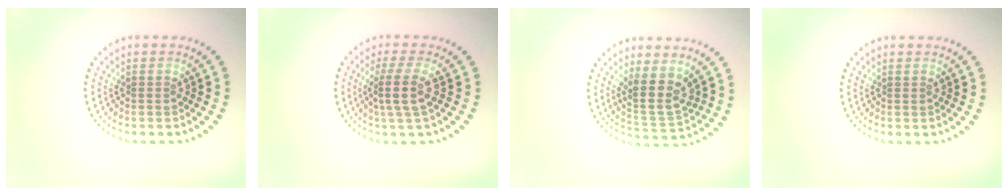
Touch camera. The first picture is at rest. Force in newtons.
{"total": 2.9, "press": 2.3, "slide": 1.7}
{"total": 3.6, "press": 3.0, "slide": 2.0}
{"total": 0.0}